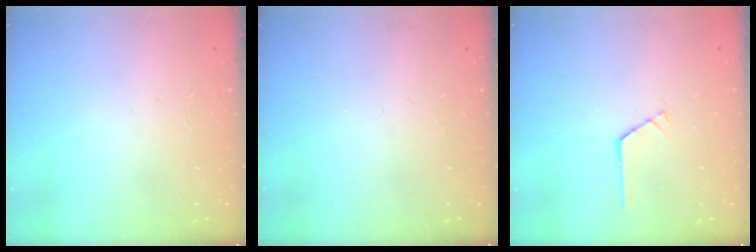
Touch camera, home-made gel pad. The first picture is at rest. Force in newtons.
{"total": 0.0}
{"total": 0.7, "press": 0.6, "slide": 0.1}